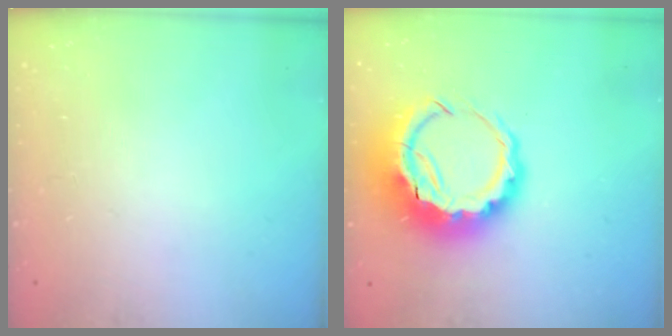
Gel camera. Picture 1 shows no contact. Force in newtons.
{"total": 12.2, "press": 11.8, "slide": 2.8}